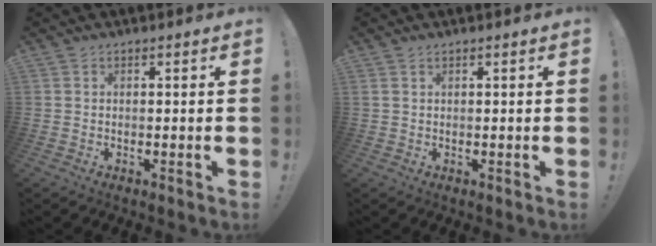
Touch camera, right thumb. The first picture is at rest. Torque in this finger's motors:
{"motor_torque": [0.09, -0.08, 0.14, 0.12, -0.03]}